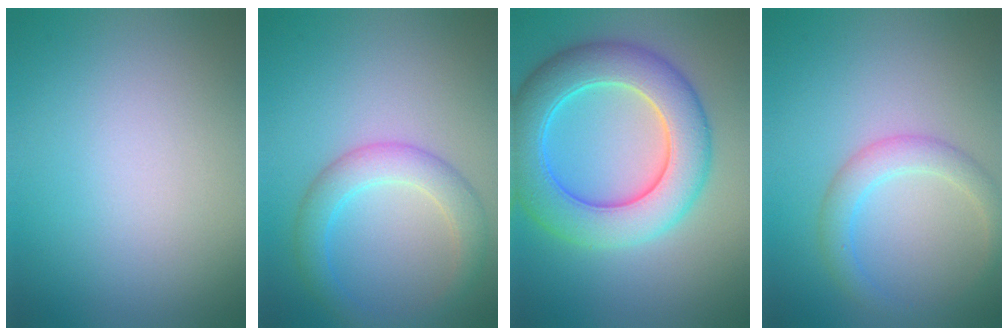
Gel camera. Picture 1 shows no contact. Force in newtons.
{"total": 3.6, "press": 3.6, "slide": 0.1}
{"total": 8.6, "press": 8.6, "slide": 0.2}
{"total": 2.7, "press": 2.7, "slide": 0.2}